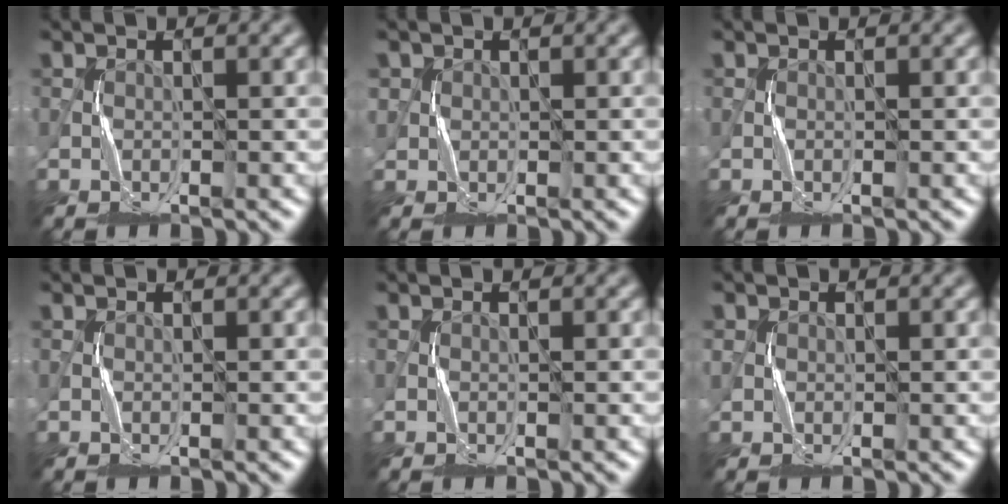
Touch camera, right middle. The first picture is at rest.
{"total": 1.1, "force": [0.3, 1.0, 0.0], "torque": [0.005, -0.002, 0.007]}
{"total": 0.0}
{"total": 0.0}
{"total": 0.0}
{"total": 0.8, "force": [0.2, 0.8, 0.2], "torque": [-0.001, 0.002, 0.001]}